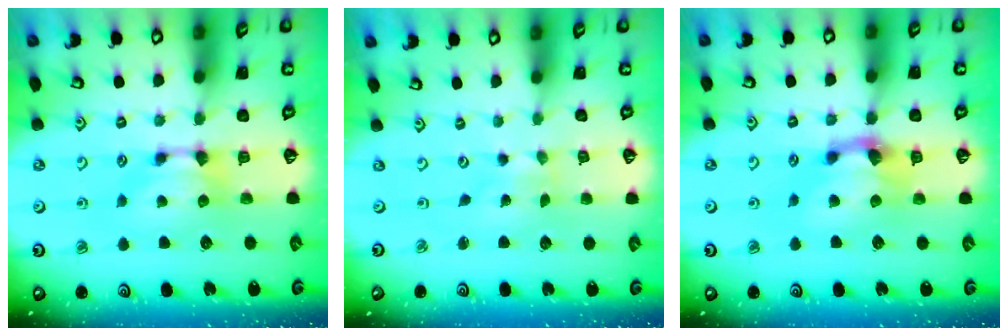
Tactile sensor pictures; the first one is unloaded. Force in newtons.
{"total": 5.0, "press": 5.0, "slide": 0.8}
{"total": 2.3, "press": 1.4, "slide": 1.8}